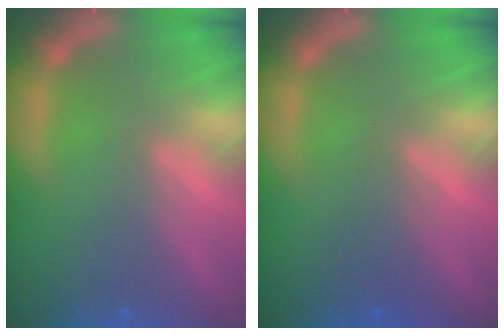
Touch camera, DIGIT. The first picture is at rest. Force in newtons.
{"total": 2.0}